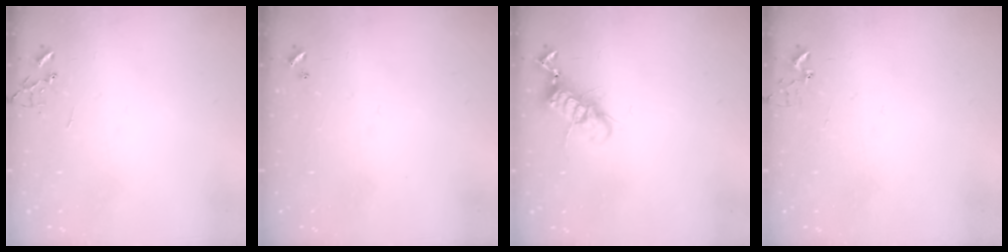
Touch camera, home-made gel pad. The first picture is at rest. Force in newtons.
{"total": 0.0}
{"total": 11.8, "press": 11.7, "slide": 1.4}
{"total": 2.7, "press": 2.7, "slide": 0.3}